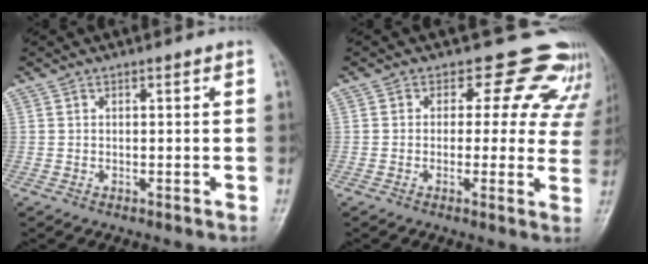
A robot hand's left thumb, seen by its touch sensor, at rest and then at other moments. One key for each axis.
{"total": 11.9, "fx": 9.2, "fy": 6.7, "fz": 3.4, "tx": 0.022, "ty": -0.040, "tz": 0.081}